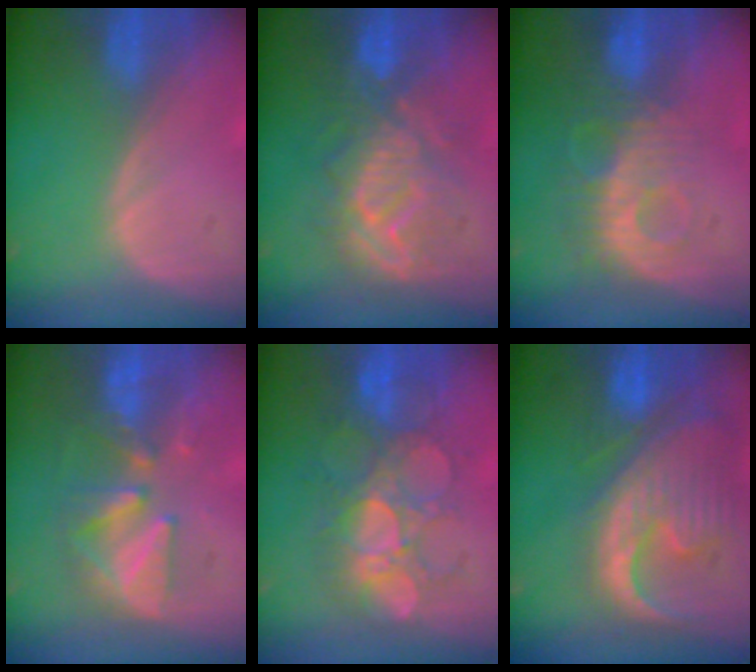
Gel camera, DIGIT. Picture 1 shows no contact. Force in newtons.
{"total": 9.2, "press": 9.2, "slide": 0.2}
{"total": 9.2, "press": 8.1, "slide": 4.5}
{"total": 7.6, "press": 7.5, "slide": 1.4}
{"total": 9.0, "press": 8.8, "slide": 2.3}
{"total": 13.4, "press": 11.5, "slide": 6.8}